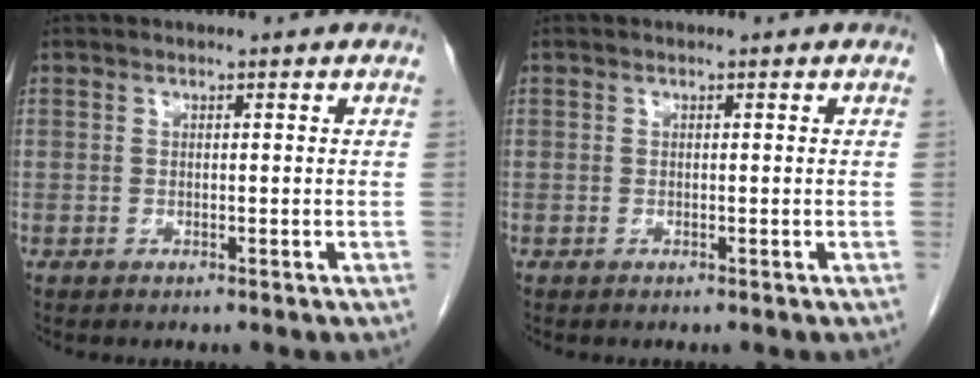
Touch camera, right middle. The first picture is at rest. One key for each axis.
{"total": 0.0}